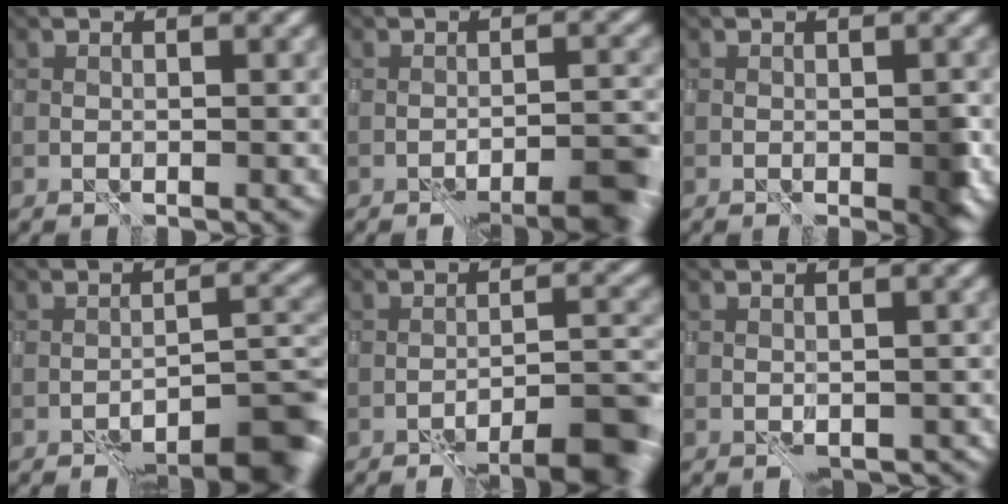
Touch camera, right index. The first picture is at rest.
{"total": 6.9, "force": [-5.7, 1.6, 3.5], "torque": [-0.042, 0.006, -0.068]}
{"total": 2.3, "force": [-0.8, 0.8, 2.0], "torque": [-0.026, 0.000, -0.012]}
{"total": 7.8, "force": [-6.3, 1.8, 4.3], "torque": [-0.042, 0.011, -0.084]}
{"total": 9.0, "force": [-7.2, 2.1, 4.9], "torque": [-0.057, 0.005, -0.089]}
{"total": 3.3, "force": [-2.3, 2.0, 1.4], "torque": [-0.011, 0.000, -0.023]}